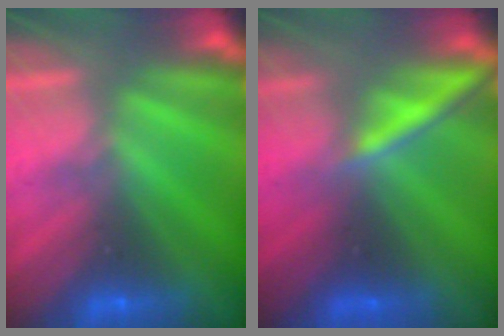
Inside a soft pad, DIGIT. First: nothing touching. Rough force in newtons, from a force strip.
{"total": 2.2}